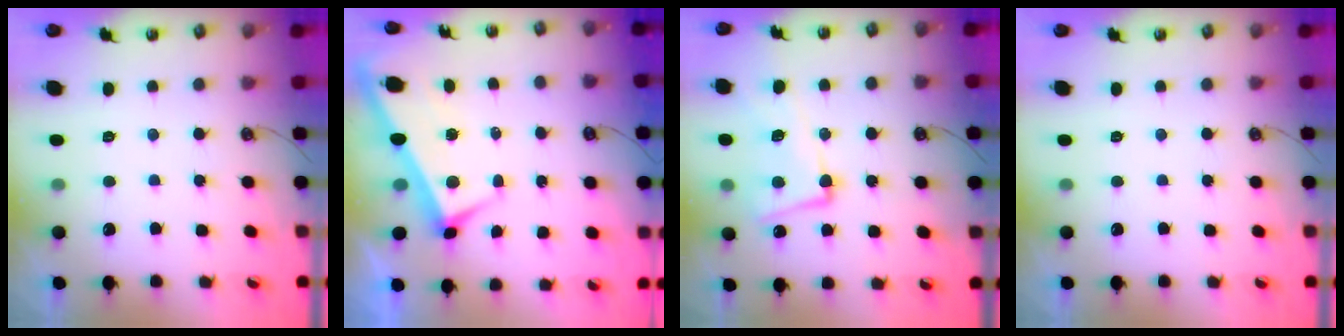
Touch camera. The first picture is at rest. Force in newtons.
{"total": 2.9, "press": 2.8, "slide": 0.9}
{"total": 6.2, "press": 6.0, "slide": 1.6}
{"total": 0.0}